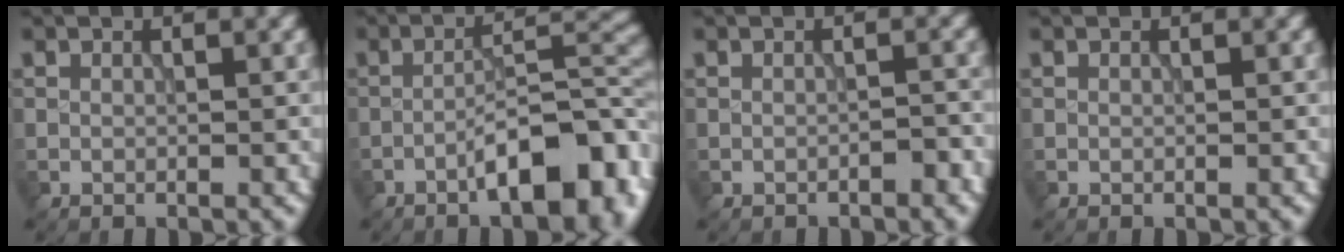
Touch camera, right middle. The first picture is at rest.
{"total": 9.2, "force": [-4.4, 3.0, 7.5], "torque": [-0.104, 0.013, -0.070]}
{"total": 1.1, "force": [-0.8, 0.3, 0.7], "torque": [-0.009, 0.004, -0.014]}
{"total": 0.0}